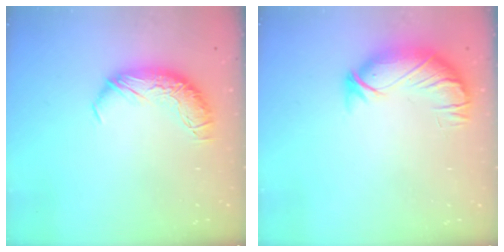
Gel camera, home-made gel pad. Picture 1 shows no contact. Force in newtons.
{"total": 3.6, "press": 2.1, "slide": 3.0}